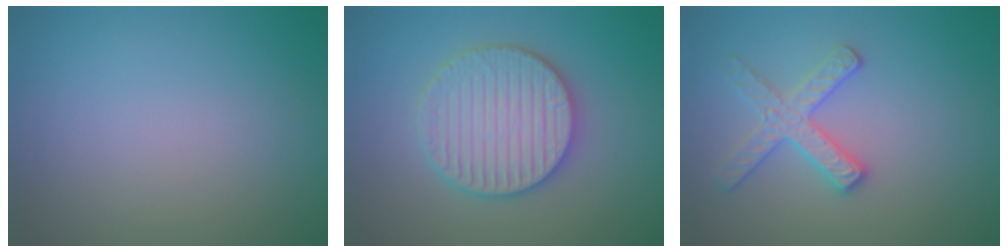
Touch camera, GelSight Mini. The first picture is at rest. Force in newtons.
{"total": 5.8, "press": 5.7, "slide": 1.1}
{"total": 2.8, "press": 2.7, "slide": 0.6}